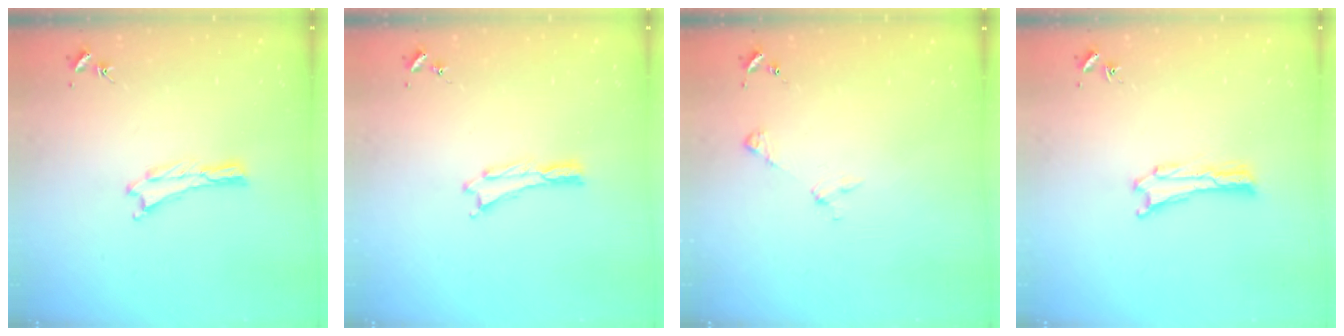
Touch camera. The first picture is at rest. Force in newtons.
{"total": 0.0}
{"total": 2.9, "press": 2.9, "slide": 0.3}
{"total": 0.0}